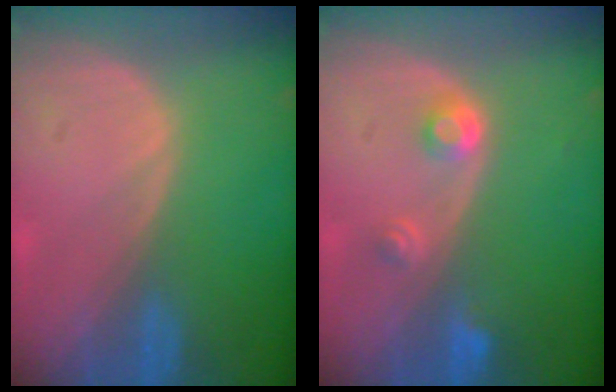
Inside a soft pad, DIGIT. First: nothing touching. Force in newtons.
{"total": 2.9, "press": 2.7, "slide": 1.0}